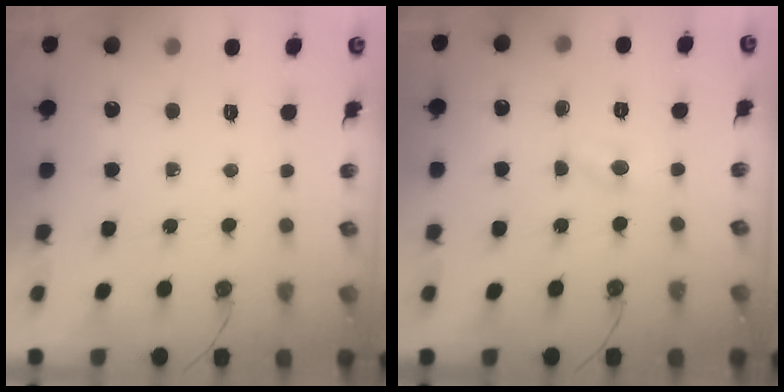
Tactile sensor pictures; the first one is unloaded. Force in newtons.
{"total": 3.3, "press": 3.3, "slide": 0.3}